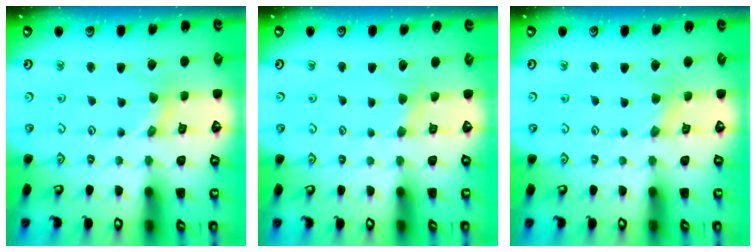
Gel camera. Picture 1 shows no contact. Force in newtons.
{"total": 2.8, "press": 2.7, "slide": 0.5}
{"total": 1.6, "press": 1.5, "slide": 0.4}